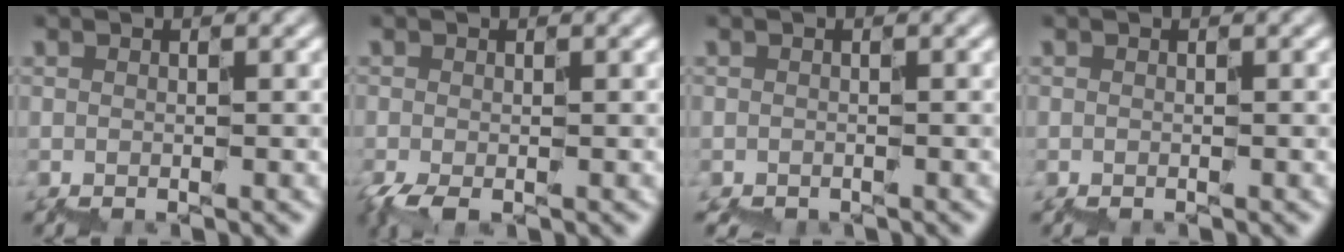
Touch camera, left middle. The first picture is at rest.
{"total": 1.0, "force": [-0.9, 0.2, 0.4], "torque": [-0.018, -0.002, -0.015]}
{"total": 0.7, "force": [-0.7, 0.1, -0.3], "torque": [0.002, -0.004, -0.008]}
{"total": 0.0}